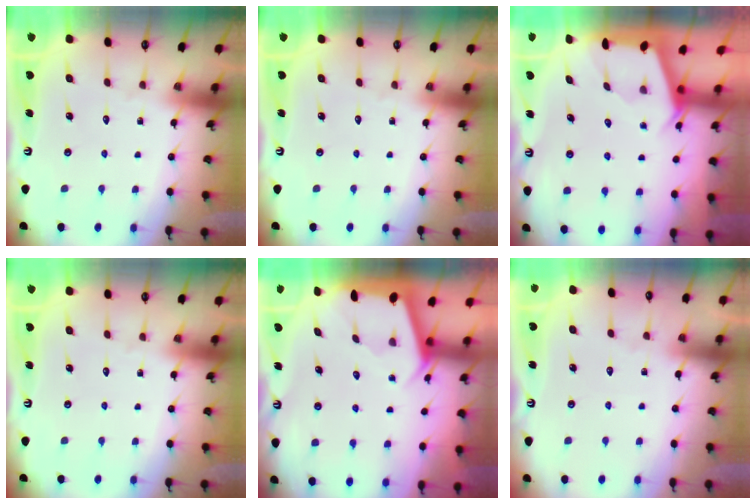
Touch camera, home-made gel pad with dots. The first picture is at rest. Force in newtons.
{"total": 0.0}
{"total": 2.0, "press": 2.0, "slide": 0.3}
{"total": 0.0}
{"total": 2.7, "press": 2.7, "slide": 0.2}
{"total": 3.2, "press": 3.2, "slide": 0.5}